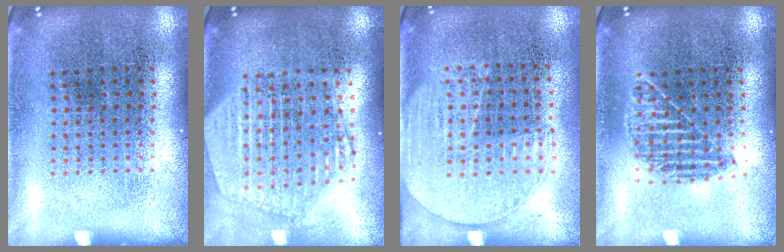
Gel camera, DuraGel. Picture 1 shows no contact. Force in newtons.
{"total": 2.3, "press": 2.0, "slide": 1.1}
{"total": 1.5, "press": 1.2, "slide": 0.9}
{"total": 1.2, "press": 1.1, "slide": 0.5}